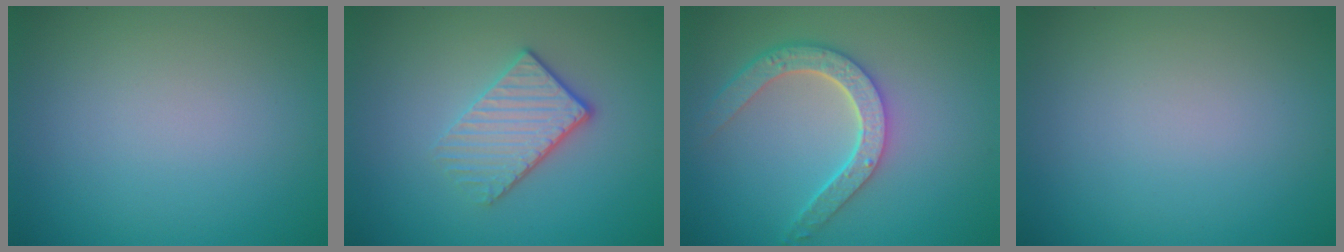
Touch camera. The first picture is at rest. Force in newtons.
{"total": 3.8, "press": 3.1, "slide": 2.1}
{"total": 5.0, "press": 4.1, "slide": 3.0}
{"total": 0.0}